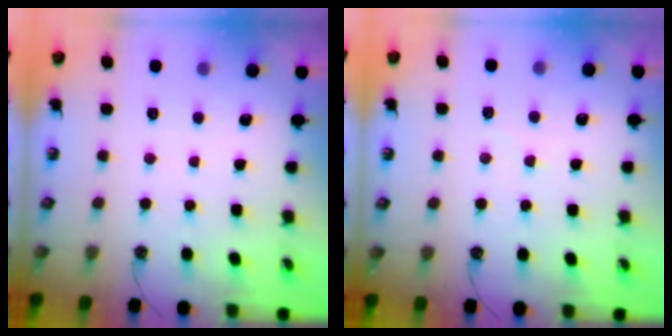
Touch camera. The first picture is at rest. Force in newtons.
{"total": 0.8, "press": 0.8, "slide": 0.2}